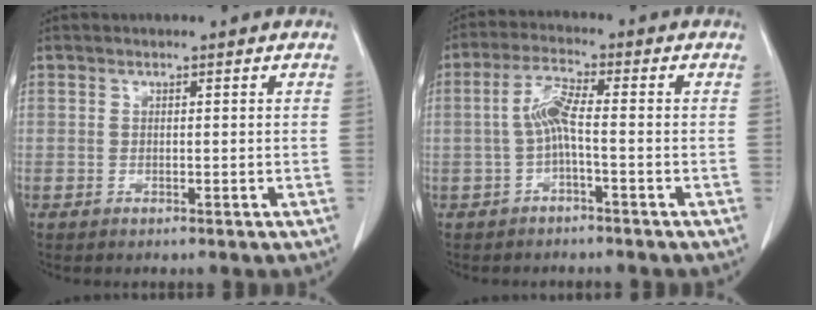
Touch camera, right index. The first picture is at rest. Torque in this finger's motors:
{"motor_torque": [0.47, -0.20, 0.25, 0.04]}